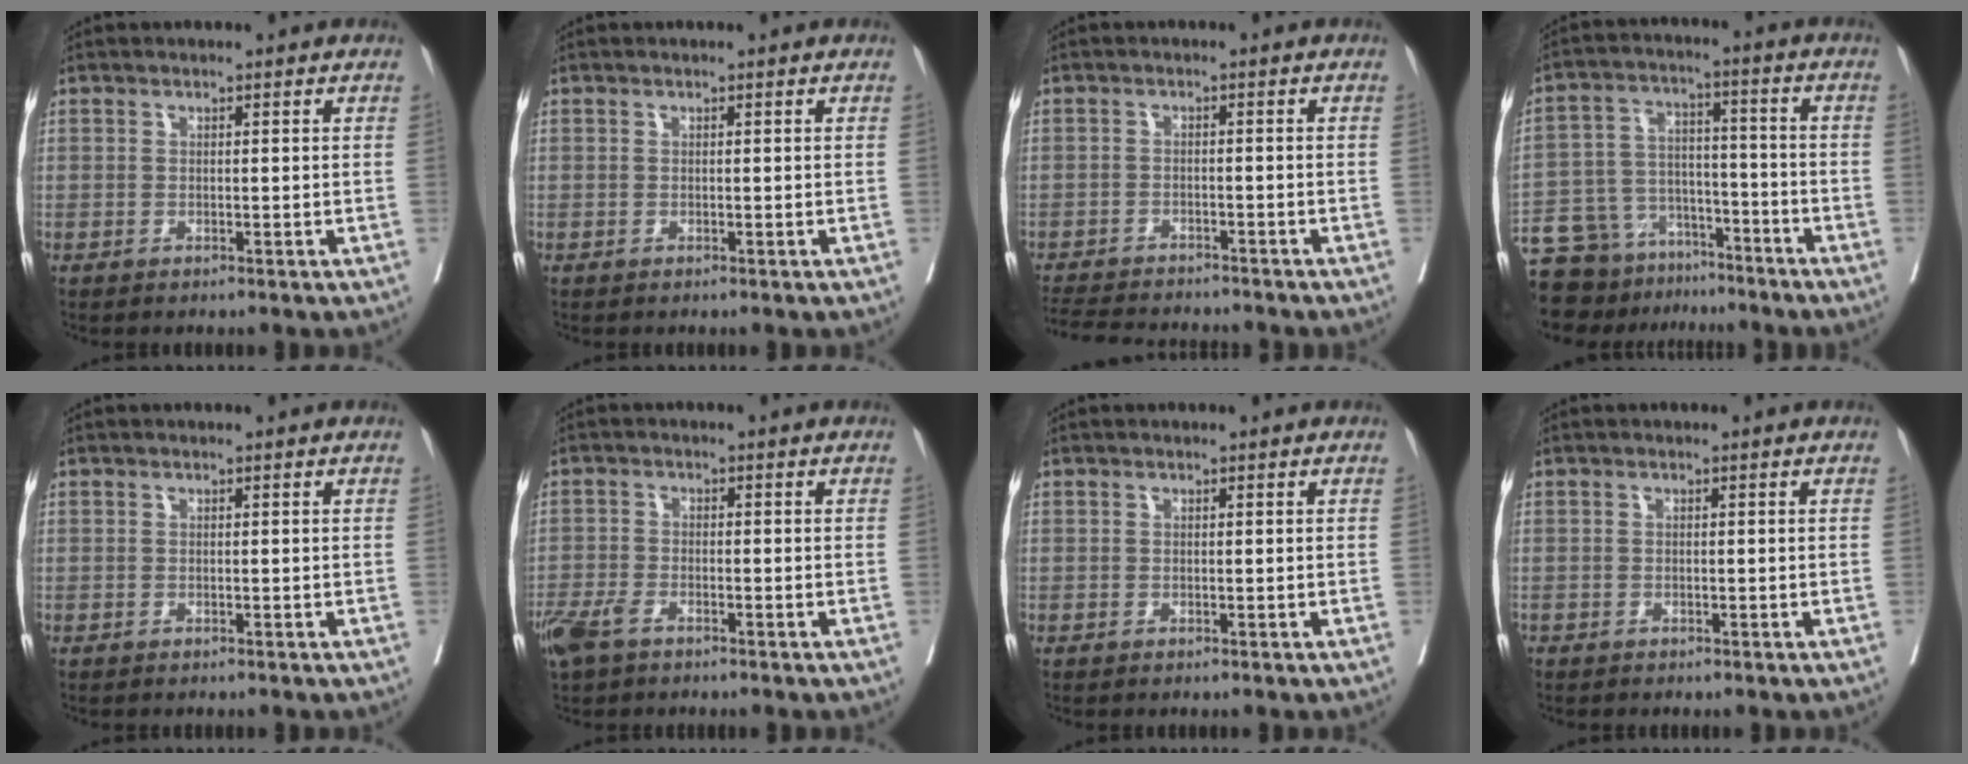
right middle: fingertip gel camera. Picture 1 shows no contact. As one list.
[{"total": 0.0}, {"total": 11.6, "force": [-10.7, 1.9, 3.9], "torque": [-0.071, -0.011, -0.153]}, {"total": 14.4, "force": [-11.5, 7.4, 4.6], "torque": [-0.094, 0.033, -0.189]}, {"total": 0.0}, {"total": 5.0, "force": [-3.5, 1.9, 3.0], "torque": [-0.067, -0.007, -0.066]}, {"total": 0.0}, {"total": 0.6, "force": [-0.5, 0.3, 0.0], "torque": [-0.009, 0.001, -0.013]}]